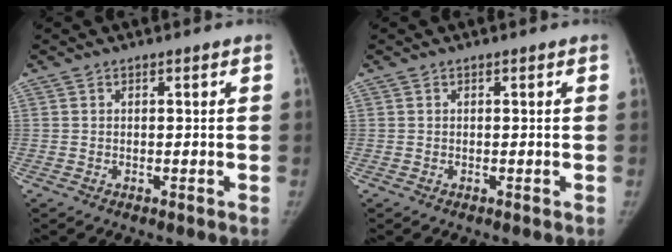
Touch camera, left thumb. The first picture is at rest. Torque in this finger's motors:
{"motor_torque": [-0.29, -0.29, 0.21, -0.12, 0.00]}